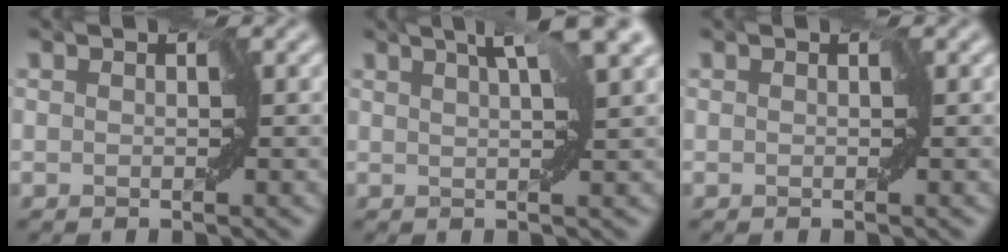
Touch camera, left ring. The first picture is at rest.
{"total": 4.1, "force": [2.6, -0.1, 3.2], "torque": [-0.055, 0.010, 0.045]}
{"total": 0.0}